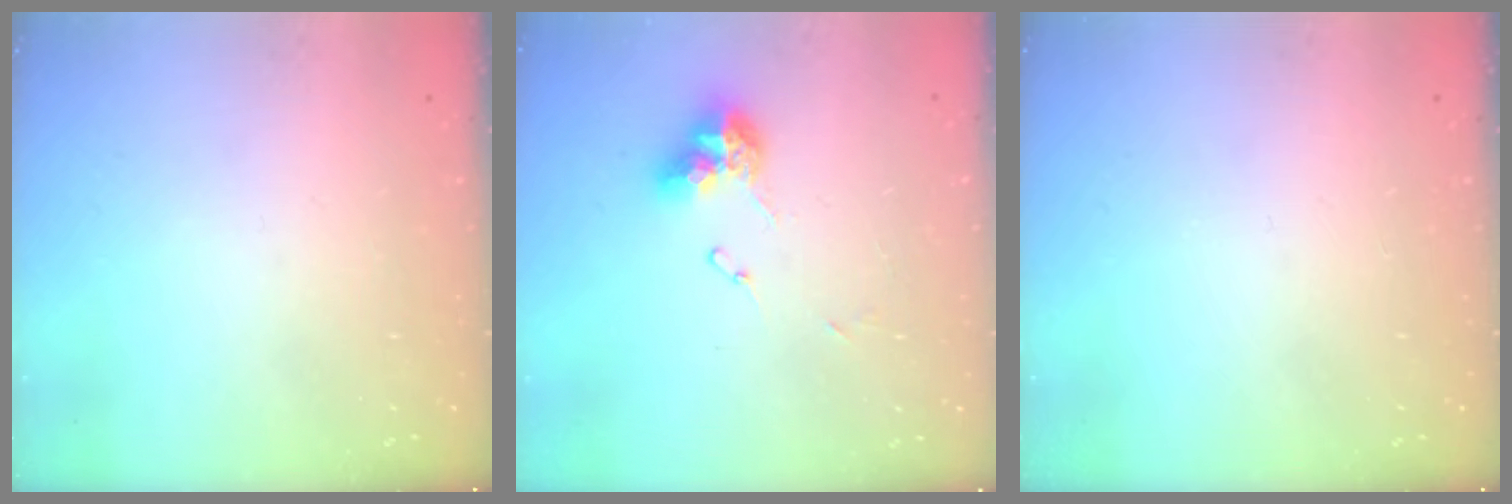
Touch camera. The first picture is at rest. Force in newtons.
{"total": 10.0, "press": 9.9, "slide": 1.1}
{"total": 0.0}